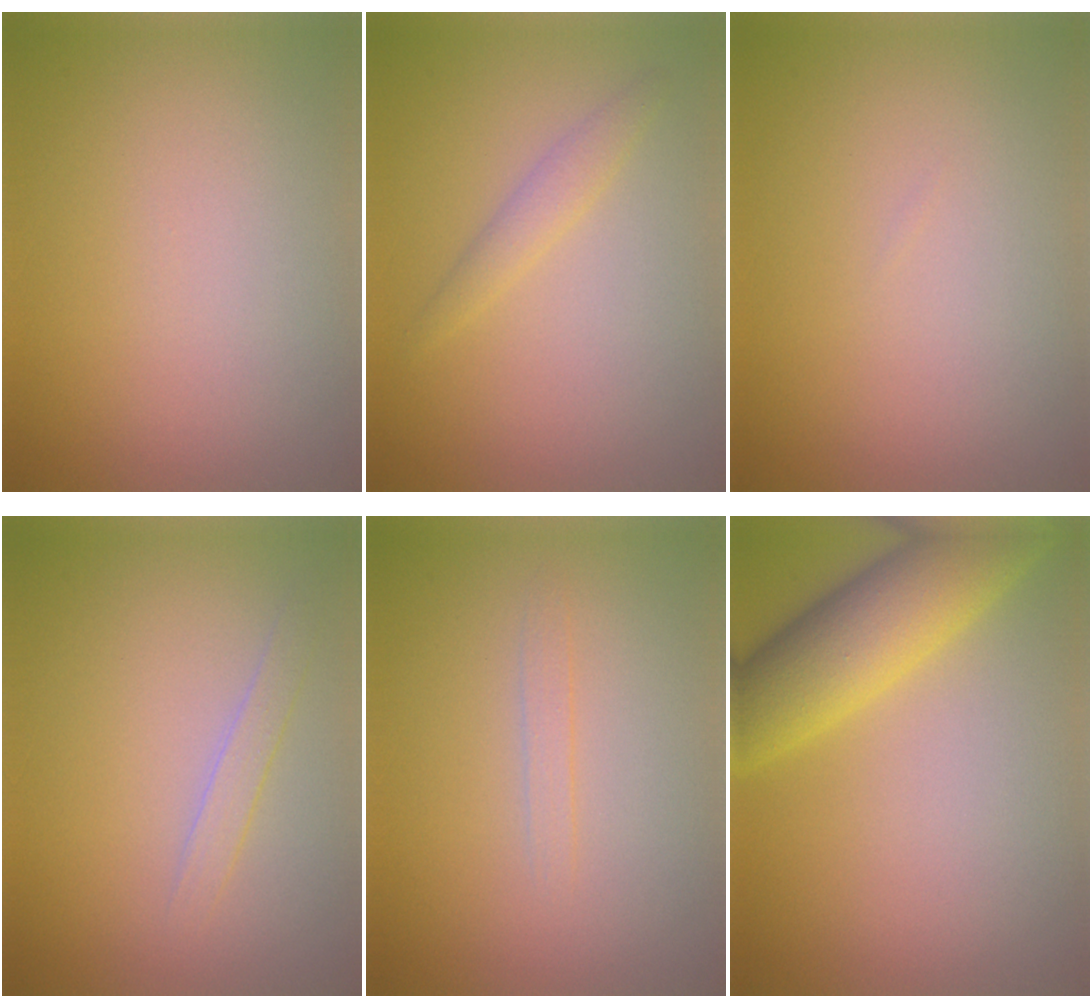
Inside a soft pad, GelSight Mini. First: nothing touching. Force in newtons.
{"total": 1.4, "press": 1.4, "slide": 0.1}
{"total": 0.0}
{"total": 1.5, "press": 1.5, "slide": 0.1}
{"total": 0.9, "press": 0.9, "slide": 0.0}
{"total": 7.2, "press": 7.2, "slide": 0.2}